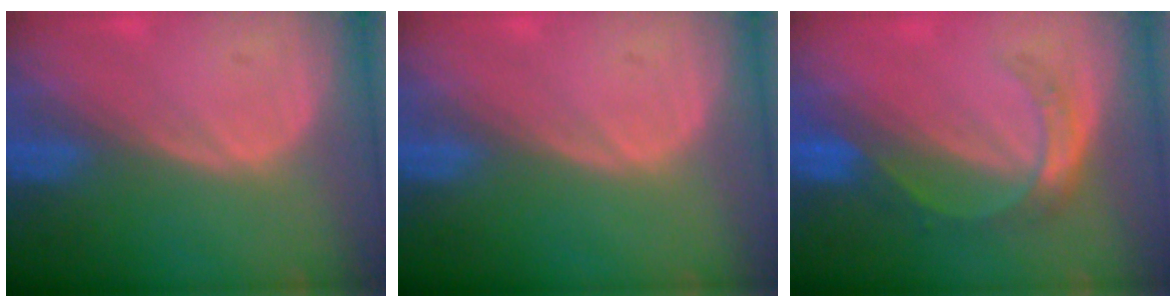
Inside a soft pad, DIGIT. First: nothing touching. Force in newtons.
{"total": 0.0}
{"total": 5.4, "press": 4.7, "slide": 2.6}